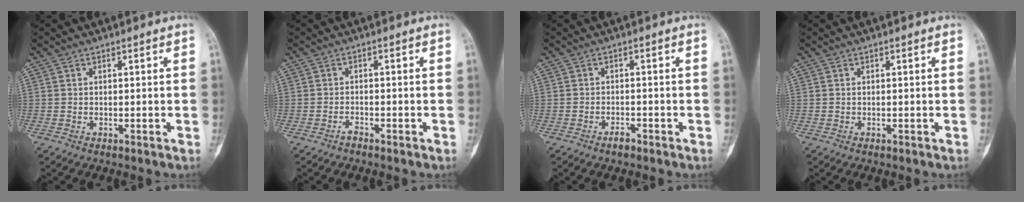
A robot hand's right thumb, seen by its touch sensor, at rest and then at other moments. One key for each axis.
{"total": 1.0, "fx": -0.9, "fy": 0.3, "fz": 0.3, "tx": -0.002, "ty": 0.005, "tz": -0.019}
{"total": 1.6, "fx": -1.3, "fy": 0.7, "fz": 0.8, "tx": -0.010, "ty": 0.008, "tz": -0.023}
{"total": 0.0}